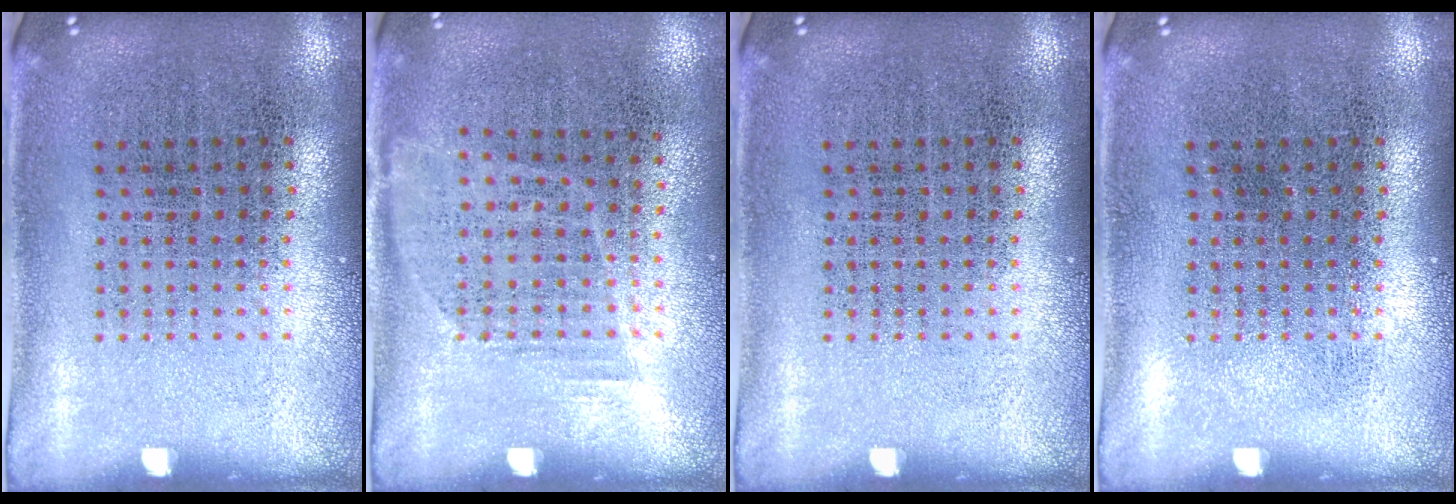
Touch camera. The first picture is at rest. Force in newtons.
{"total": 1.1, "press": 0.8, "slide": 0.7}
{"total": 0.0}
{"total": 0.0}